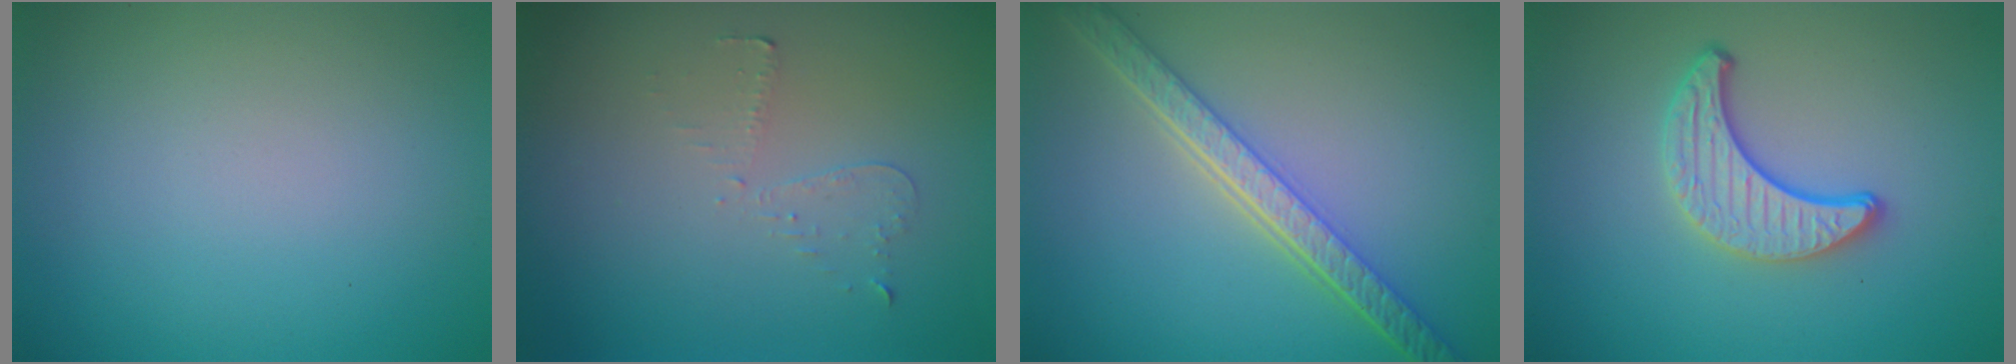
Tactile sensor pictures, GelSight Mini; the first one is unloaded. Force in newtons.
{"total": 0.9, "press": 0.8, "slide": 0.4}
{"total": 5.6, "press": 4.3, "slide": 3.5}
{"total": 3.6, "press": 3.1, "slide": 1.8}